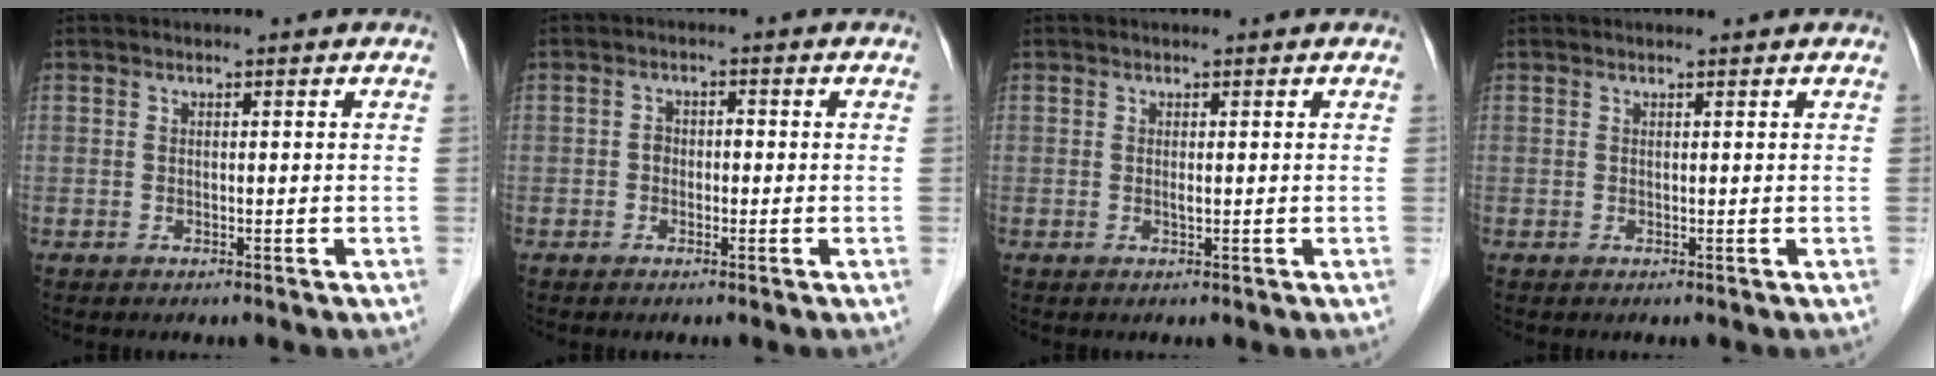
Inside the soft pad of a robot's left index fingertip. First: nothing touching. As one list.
[{"total": 1.6, "force": [-0.4, 1.3, 0.9], "torque": [-0.011, 0.008, -0.009]}, {"total": 0.5, "force": [0.1, 0.0, 0.5], "torque": [-0.011, -0.002, 0.000]}, {"total": 1.1, "force": [1.0, 0.0, 0.4], "torque": [-0.008, 0.008, 0.014]}]